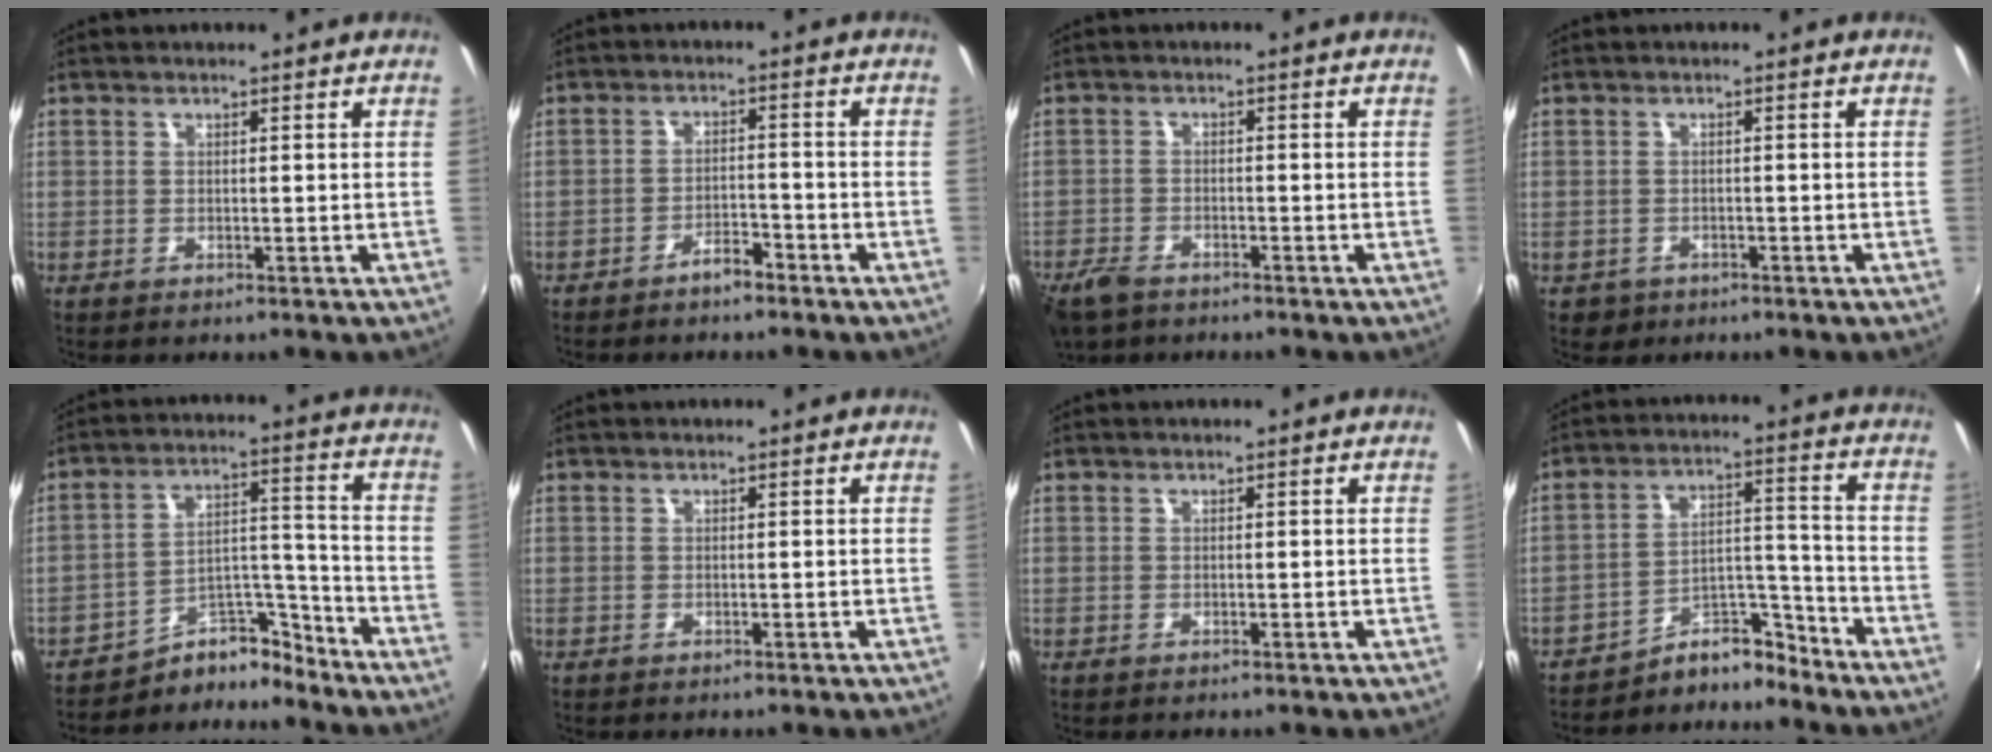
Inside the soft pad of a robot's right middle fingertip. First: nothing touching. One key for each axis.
{"total": 3.4, "fx": -2.9, "fy": 0.9, "fz": 1.4, "tx": -0.040, "ty": 0.005, "tz": -0.046}
{"total": 6.1, "fx": -4.6, "fy": 2.8, "fz": 2.7, "tx": -0.081, "ty": -0.016, "tz": -0.089}
{"total": 2.8, "fx": -1.3, "fy": 2.3, "fz": 0.8, "tx": -0.025, "ty": -0.002, "tz": -0.015}
{"total": 8.2, "fx": -7.8, "fy": 2.3, "fz": 0.2, "tx": 0.001, "ty": 0.052, "tz": -0.137}
{"total": 0.0}
{"total": 0.0}
{"total": 7.4, "fx": -7.1, "fy": 1.9, "fz": 0.5, "tx": -0.006, "ty": 0.039, "tz": -0.124}